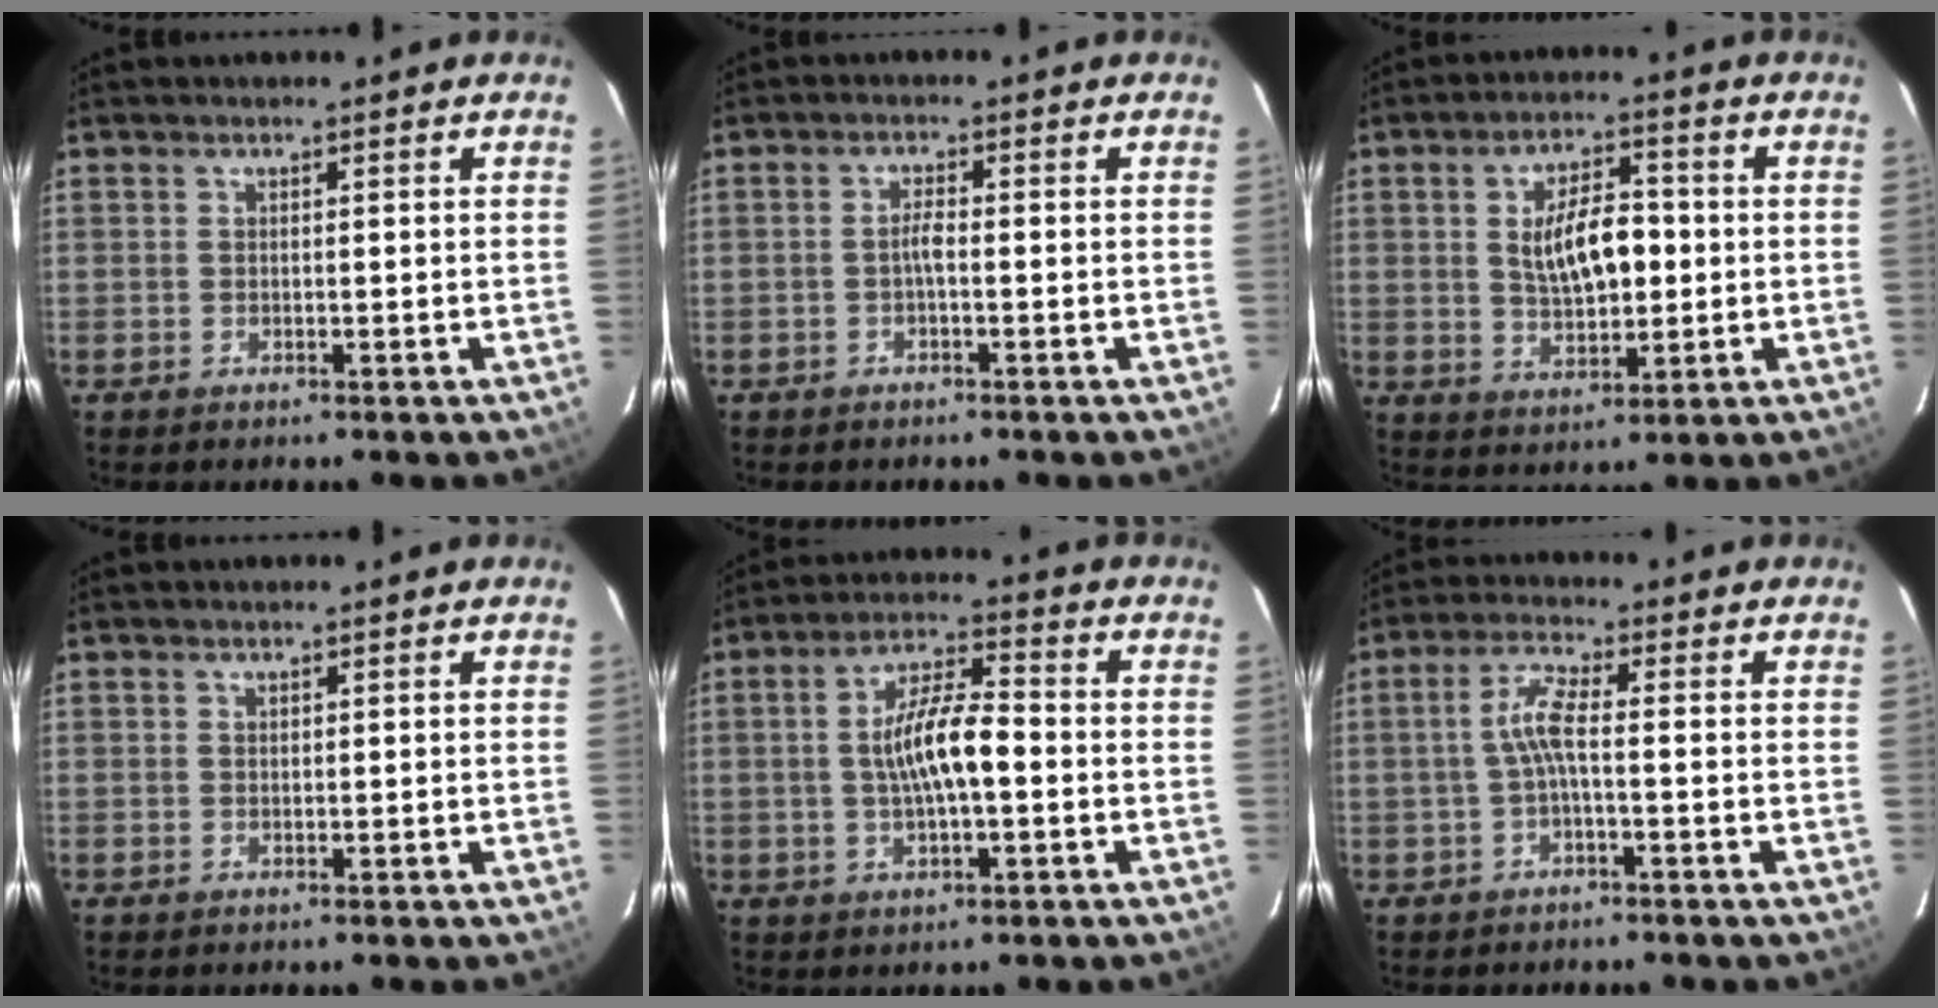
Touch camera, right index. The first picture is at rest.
{"total": 1.7, "force": [-0.6, 0.2, 1.6], "torque": [-0.032, 0.006, -0.014]}
{"total": 9.8, "force": [0.6, 4.7, 8.6], "torque": [-0.156, 0.011, 0.020]}
{"total": 0.0}
{"total": 9.4, "force": [-0.8, 2.8, 8.9], "torque": [-0.165, 0.010, -0.012]}
{"total": 4.3, "force": [-0.9, 0.5, 4.2], "torque": [-0.095, 0.010, -0.018]}